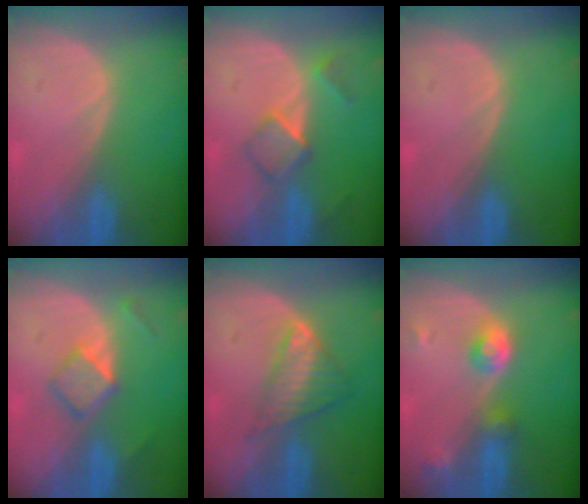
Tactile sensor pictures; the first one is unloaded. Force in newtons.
{"total": 5.2, "press": 4.6, "slide": 2.4}
{"total": 0.0}
{"total": 4.3, "press": 4.3, "slide": 0.4}
{"total": 6.1, "press": 5.4, "slide": 2.7}
{"total": 4.5, "press": 4.1, "slide": 1.8}